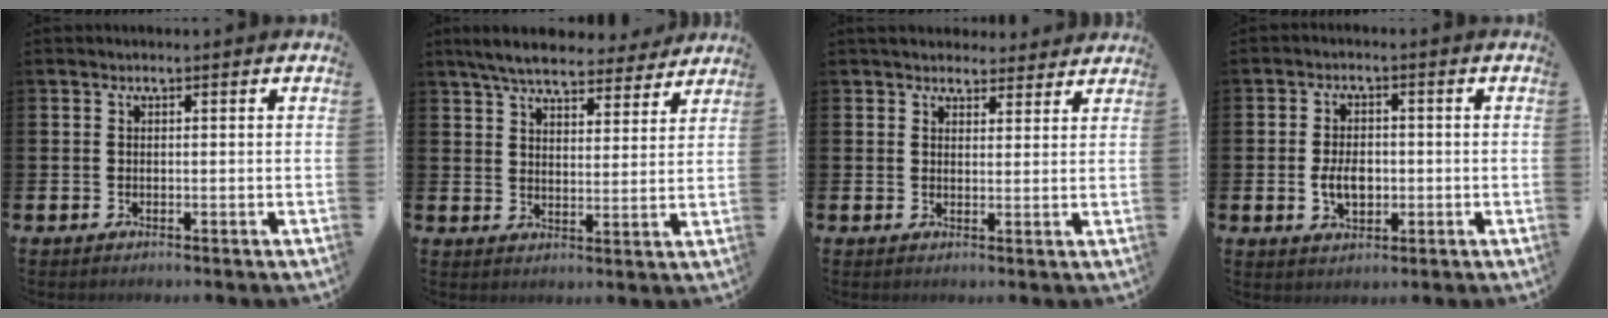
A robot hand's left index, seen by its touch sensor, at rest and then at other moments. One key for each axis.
{"total": 7.1, "fx": 6.6, "fy": 1.5, "fz": 2.0, "tx": -0.050, "ty": -0.034, "tz": 0.118}
{"total": 3.8, "fx": 3.6, "fy": 1.3, "fz": 0.1, "tx": 0.000, "ty": -0.016, "tz": 0.065}
{"total": 4.2, "fx": -0.5, "fy": 2.8, "fz": 3.2, "tx": -0.040, "ty": -0.001, "tz": -0.013}